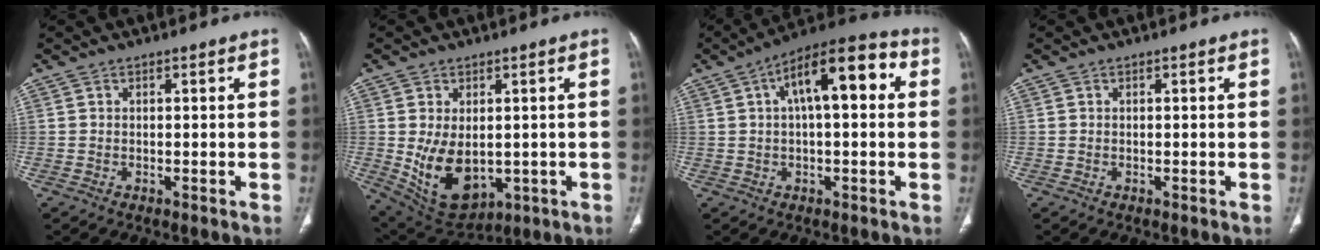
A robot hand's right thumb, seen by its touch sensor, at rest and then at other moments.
{"total": 12.0, "force": [-1.1, 7.6, 9.2], "torque": [-0.142, -0.013, 0.013]}
{"total": 14.7, "force": [3.5, 5.9, 13.0], "torque": [-0.184, 0.037, 0.045]}
{"total": 0.0}